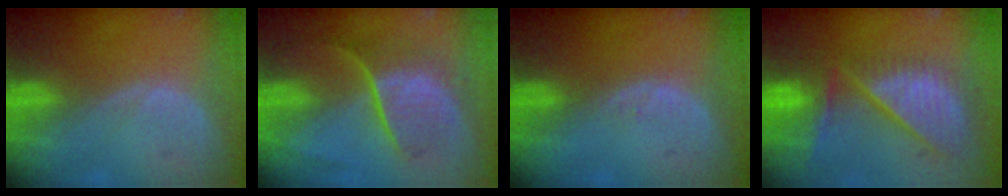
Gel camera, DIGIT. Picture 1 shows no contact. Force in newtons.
{"total": 9.2, "press": 7.6, "slide": 5.1}
{"total": 0.7, "press": 0.6, "slide": 0.2}
{"total": 12.6, "press": 10.3, "slide": 7.2}